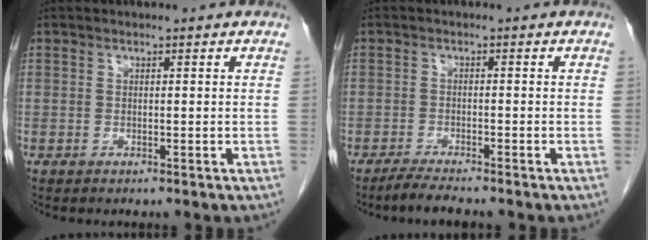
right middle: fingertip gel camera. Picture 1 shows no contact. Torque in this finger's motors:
{"motor_torque": [0.26, 0.13, -0.04, 0.00]}